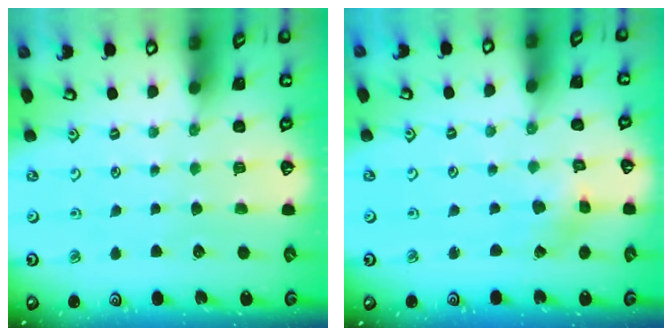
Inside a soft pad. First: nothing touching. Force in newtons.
{"total": 1.4, "press": 1.4, "slide": 0.1}